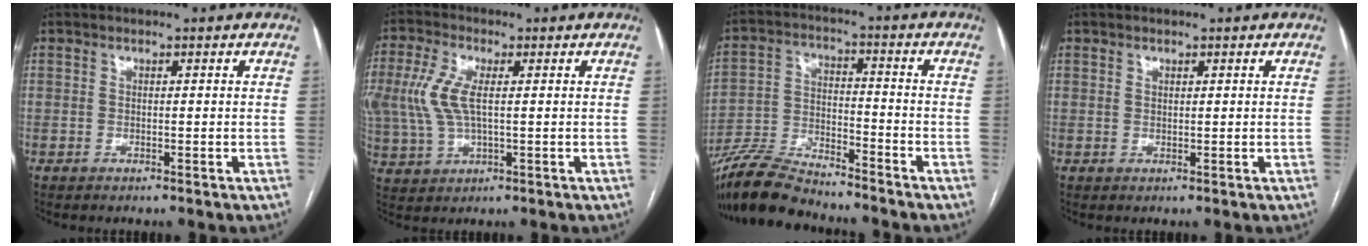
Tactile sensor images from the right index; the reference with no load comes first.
{"total": 9.1, "force": [1.3, 4.2, 8.0], "torque": [-0.202, 0.010, 0.029]}
{"total": 11.6, "force": [-10.8, 1.6, 3.9], "torque": [-0.077, -0.008, -0.203]}
{"total": 0.6, "force": [0.4, 0.4, 0.3], "torque": [-0.004, -0.003, 0.005]}